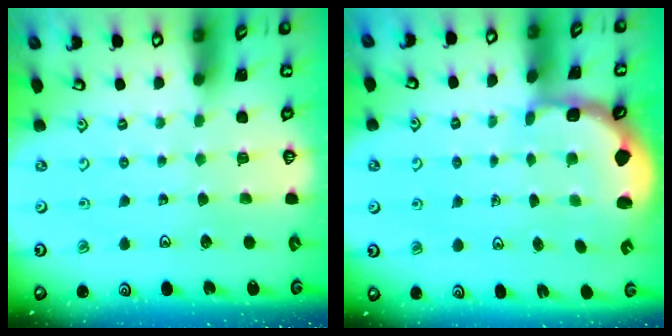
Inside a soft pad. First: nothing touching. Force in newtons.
{"total": 2.2, "press": 1.9, "slide": 1.1}